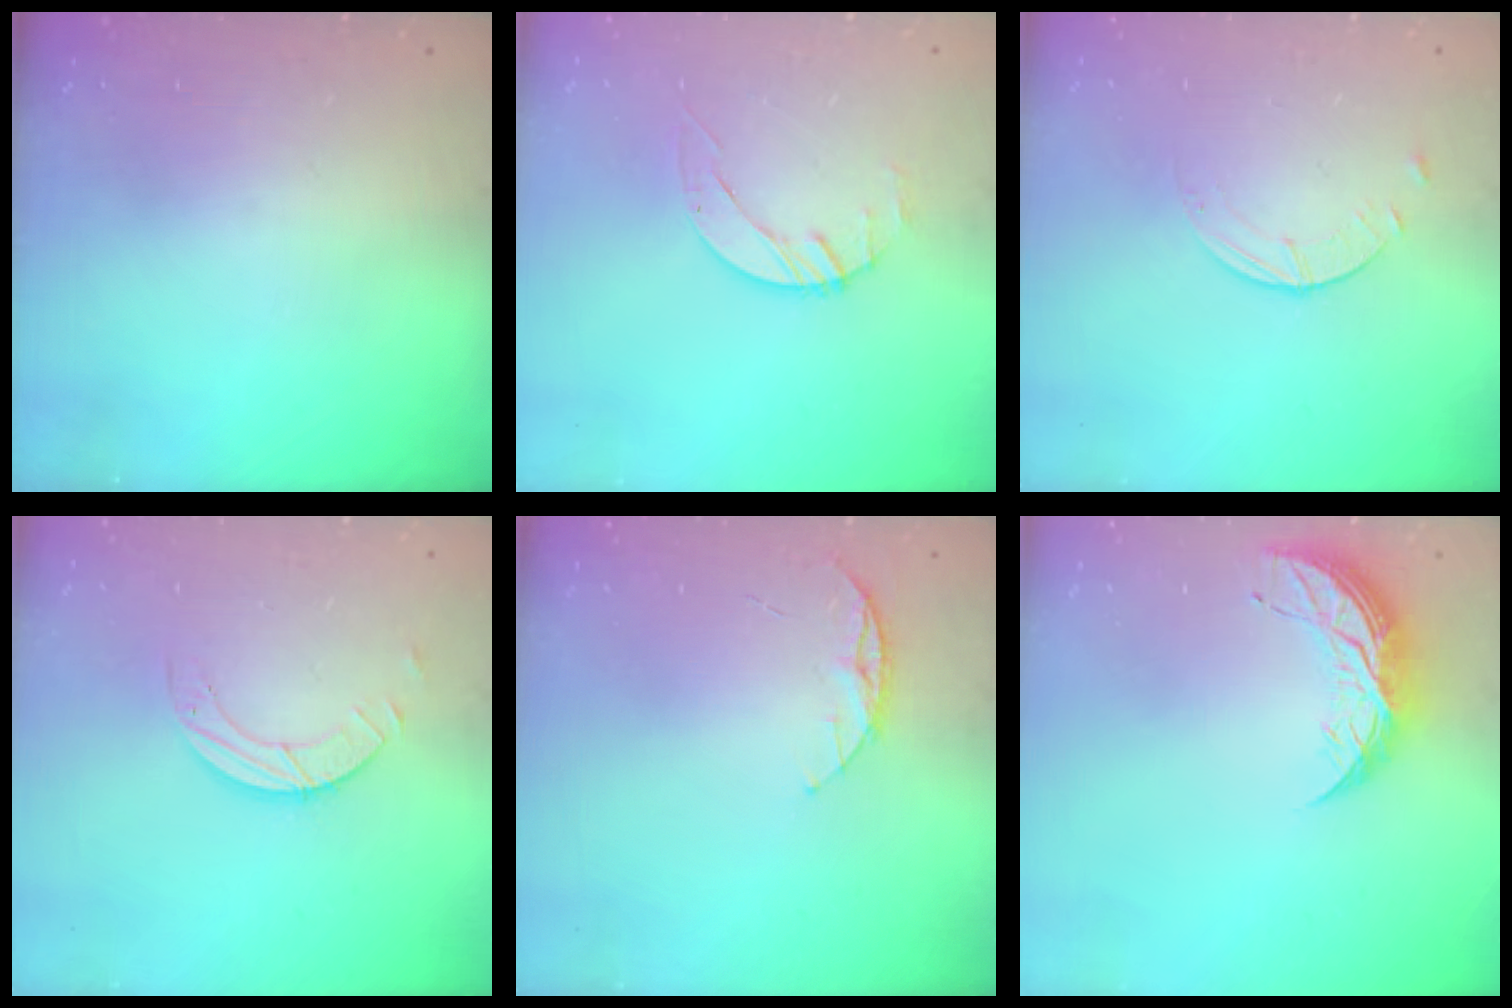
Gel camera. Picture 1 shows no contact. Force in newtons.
{"total": 1.4, "press": 1.4, "slide": 0.2}
{"total": 0.9, "press": 0.9, "slide": 0.1}
{"total": 3.2, "press": 3.1, "slide": 0.3}
{"total": 6.0, "press": 5.9, "slide": 0.6}
{"total": 8.4, "press": 8.4, "slide": 0.4}